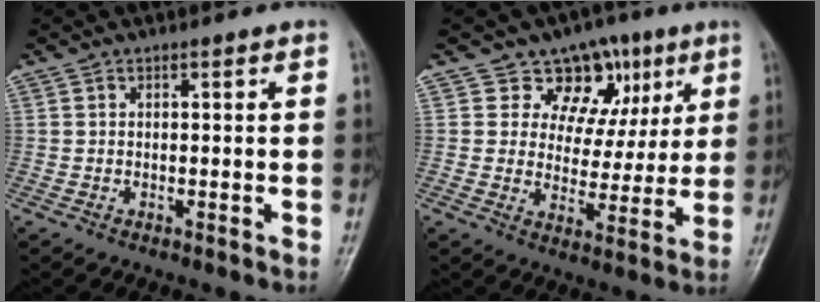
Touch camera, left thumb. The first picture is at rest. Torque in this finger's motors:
{"motor_torque": [0.21, 0.28, -0.10, -0.35, -0.01]}